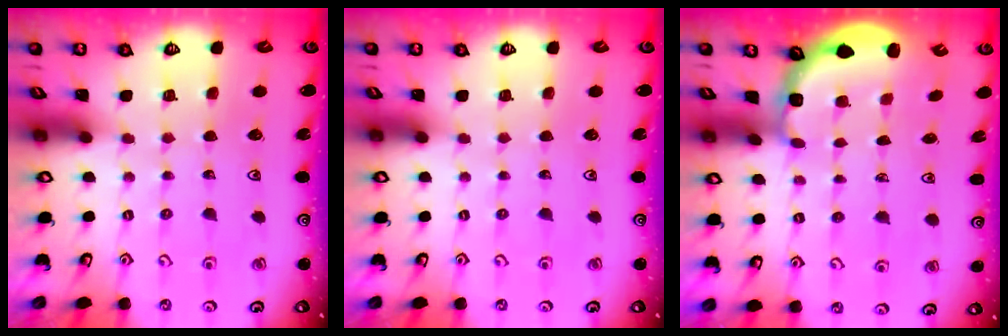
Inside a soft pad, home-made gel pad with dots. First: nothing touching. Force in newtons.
{"total": 0.0}
{"total": 2.9, "press": 2.5, "slide": 1.4}